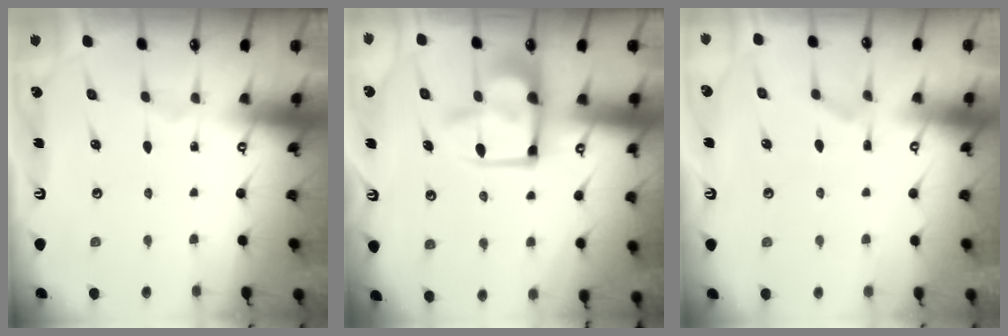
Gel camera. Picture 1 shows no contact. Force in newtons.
{"total": 12.2, "press": 12.1, "slide": 1.3}
{"total": 1.7, "press": 1.0, "slide": 1.3}